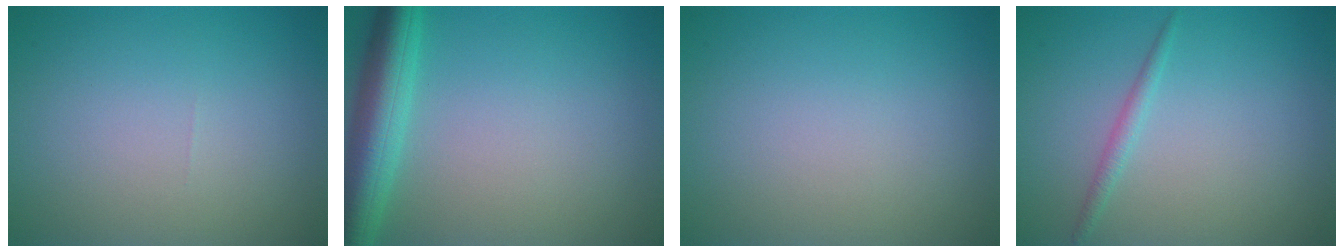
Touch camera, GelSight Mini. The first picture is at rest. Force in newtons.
{"total": 5.6, "press": 5.6, "slide": 0.3}
{"total": 0.0}
{"total": 1.1, "press": 1.1, "slide": 0.0}